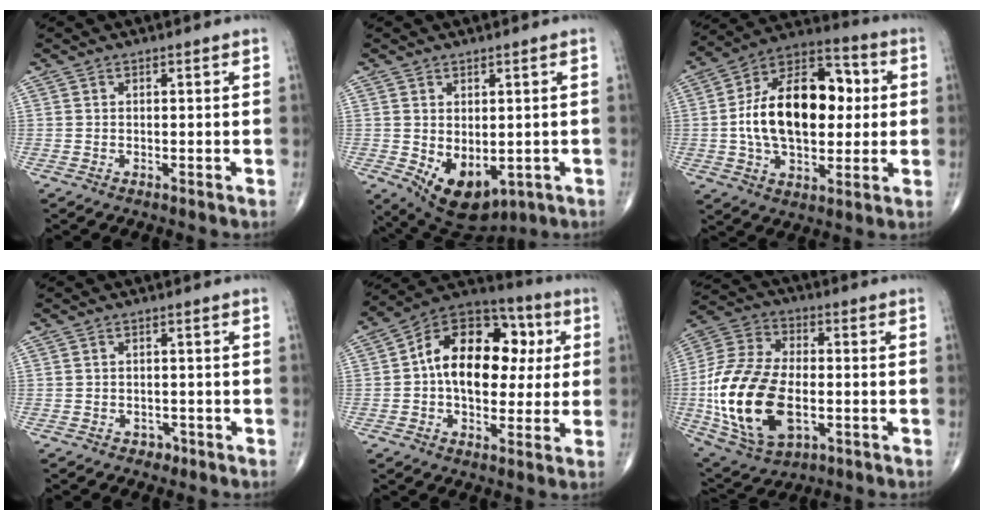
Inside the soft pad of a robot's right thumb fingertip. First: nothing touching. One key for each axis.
{"total": 10.2, "fx": -2.2, "fy": 6.2, "fz": 7.7, "tx": -0.104, "ty": -0.008, "tz": -0.008}
{"total": 21.8, "fx": 1.3, "fy": 13.0, "fz": 17.5, "tx": -0.264, "ty": 0.026, "tz": 0.019}
{"total": 1.8, "fx": -1.0, "fy": 1.4, "fz": 0.5, "tx": 0.000, "ty": 0.005, "tz": -0.014}
{"total": 19.5, "fx": 2.1, "fy": 12.6, "fz": 14.7, "tx": -0.188, "ty": 0.029, "tz": 0.024}
{"total": 22.8, "fx": -3.9, "fy": 13.3, "fz": 18.2, "tx": -0.367, "ty": 0.004, "tz": -0.060}